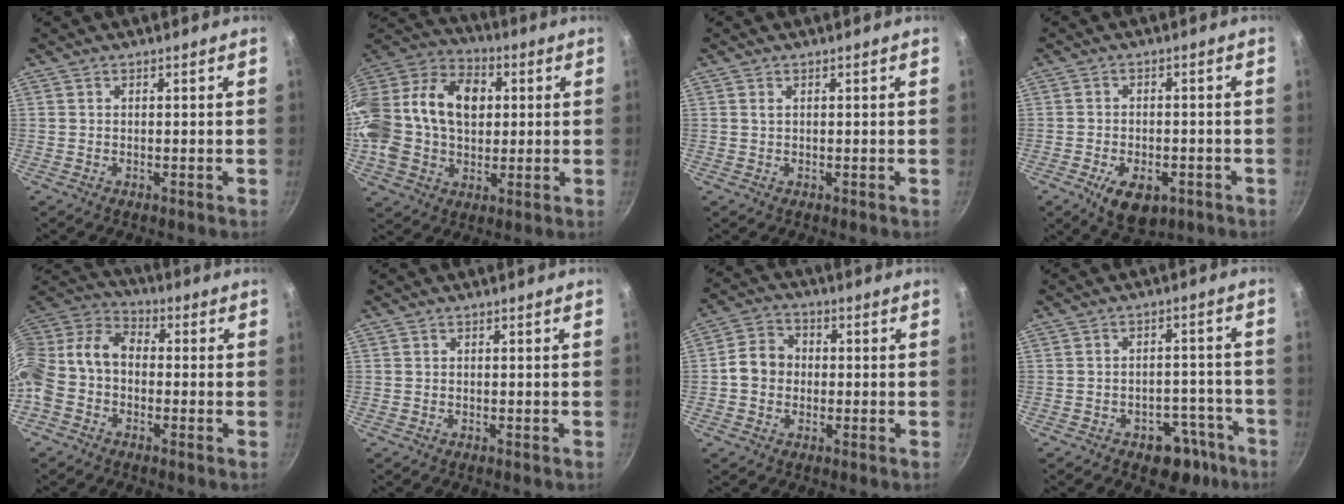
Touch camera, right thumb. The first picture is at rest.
{"total": 26.1, "force": [3.2, 18.0, 18.7], "torque": [-0.401, 0.042, 0.062]}
{"total": 0.5, "force": [0.2, 0.2, 0.4], "torque": [-0.009, 0.004, 0.006]}
{"total": 7.8, "force": [-3.7, 4.4, 5.2], "torque": [-0.075, 0.010, -0.050]}
{"total": 16.2, "force": [-2.1, 11.6, 11.1], "torque": [-0.241, 0.043, -0.046]}
{"total": 0.0}
{"total": 7.1, "force": [-0.5, 6.1, 3.7], "torque": [-0.050, 0.023, -0.020]}
{"total": 8.1, "force": [-5.0, 5.1, 3.8], "torque": [-0.023, 0.047, -0.065]}